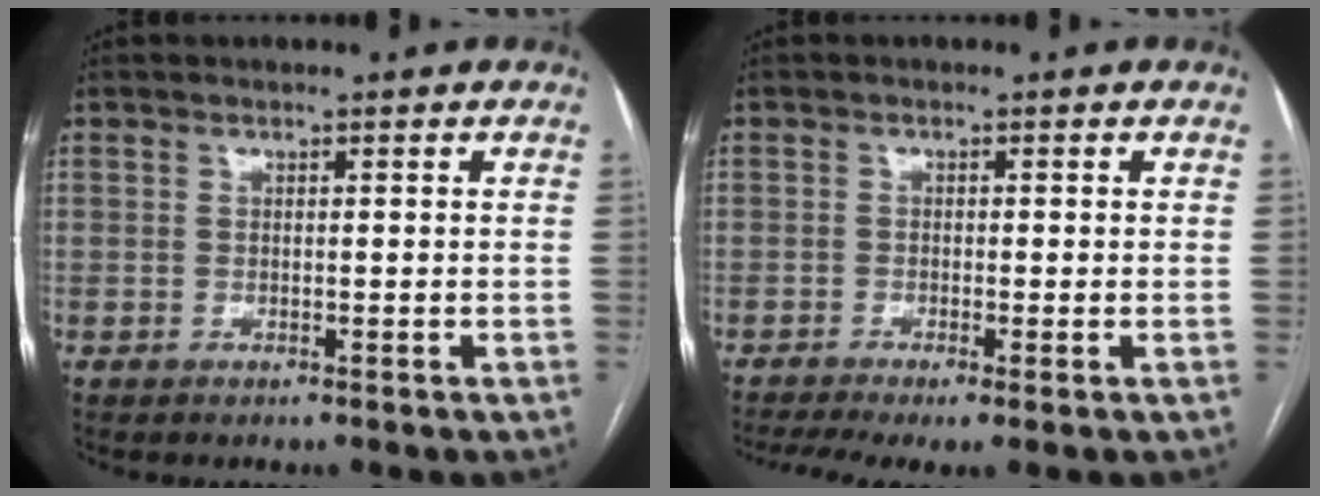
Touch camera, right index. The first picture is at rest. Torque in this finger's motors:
{"motor_torque": [1.03, -0.44, 0.16, 0.05]}